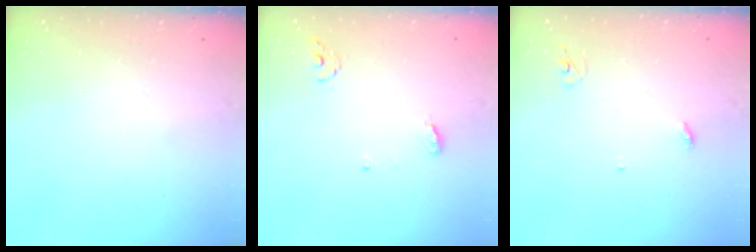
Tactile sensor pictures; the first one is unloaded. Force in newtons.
{"total": 5.1, "press": 5.1, "slide": 0.4}
{"total": 3.0, "press": 2.9, "slide": 0.2}